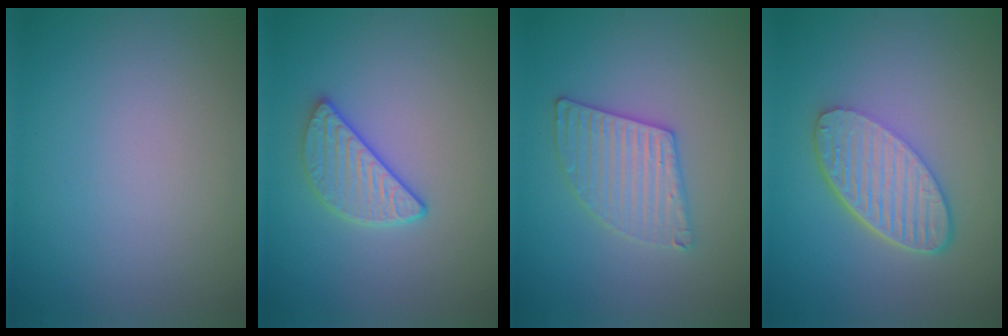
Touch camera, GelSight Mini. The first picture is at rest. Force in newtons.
{"total": 2.9, "press": 2.6, "slide": 1.3}
{"total": 3.0, "press": 3.0, "slide": 0.2}
{"total": 5.9, "press": 4.2, "slide": 4.1}